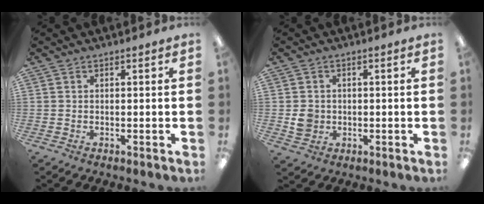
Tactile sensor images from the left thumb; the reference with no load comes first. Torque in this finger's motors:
{"motor_torque": [-0.22, 0.23, 0.00, -0.06, 0.00]}